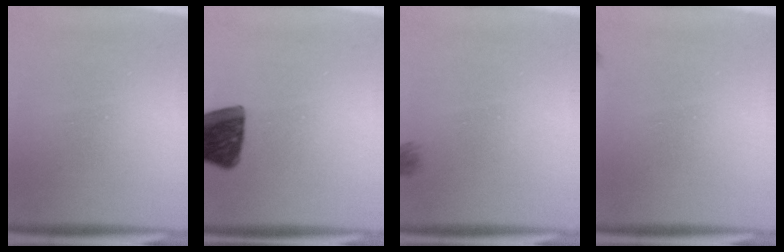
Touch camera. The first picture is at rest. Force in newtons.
{"total": 12.8}
{"total": 1.9}
{"total": 0.9}